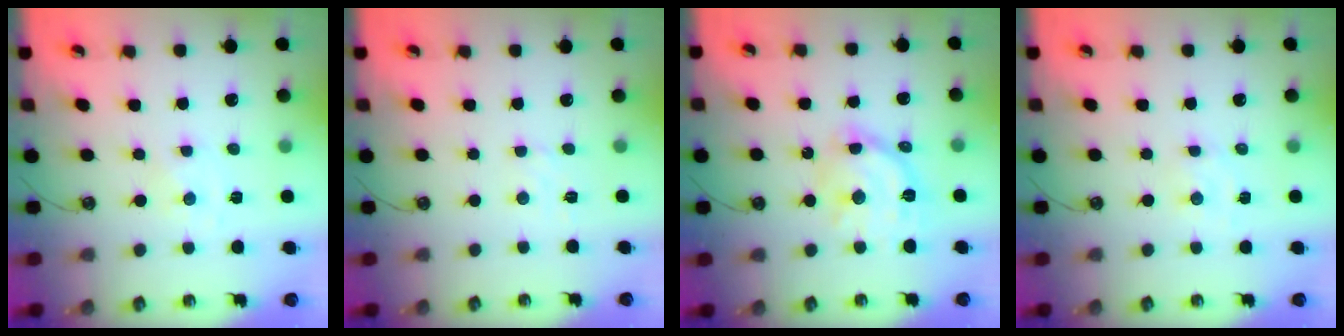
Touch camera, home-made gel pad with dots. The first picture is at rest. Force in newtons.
{"total": 2.5, "press": 2.4, "slide": 0.5}
{"total": 16.0, "press": 16.0, "slide": 1.2}
{"total": 2.1, "press": 2.0, "slide": 0.3}